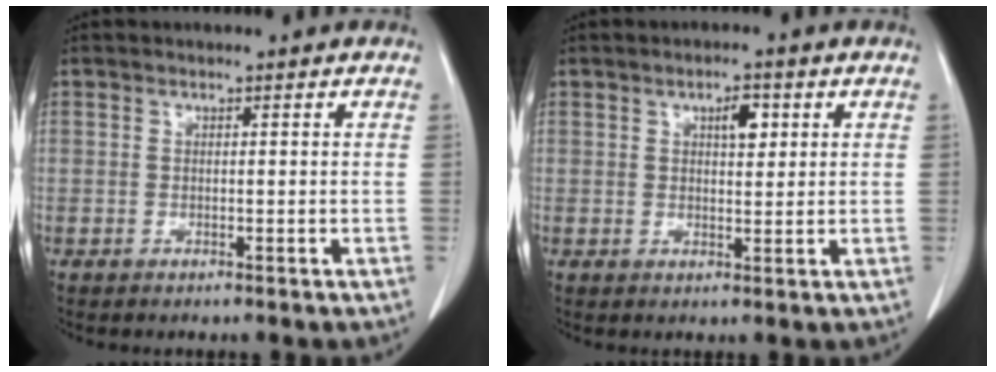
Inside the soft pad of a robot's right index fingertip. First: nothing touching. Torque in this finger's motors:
{"motor_torque": [0.05, 0.03, 0.06, 0.04]}